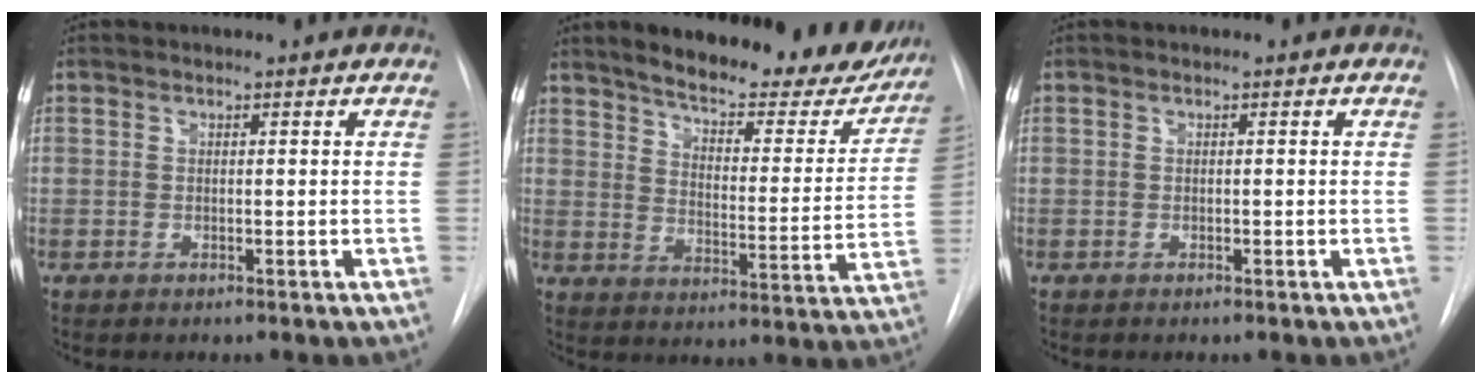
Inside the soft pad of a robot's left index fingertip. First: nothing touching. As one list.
[{"total": 22.1, "force": [19.0, 5.9, 9.6], "torque": [-0.124, -0.037, 0.235]}, {"total": 0.0}]